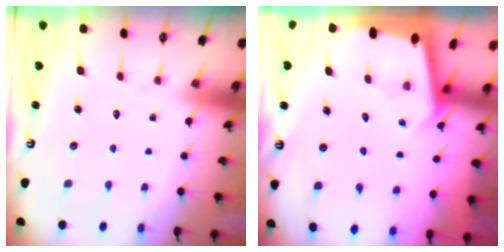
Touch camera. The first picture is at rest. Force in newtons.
{"total": 1.9, "press": 1.9, "slide": 0.1}